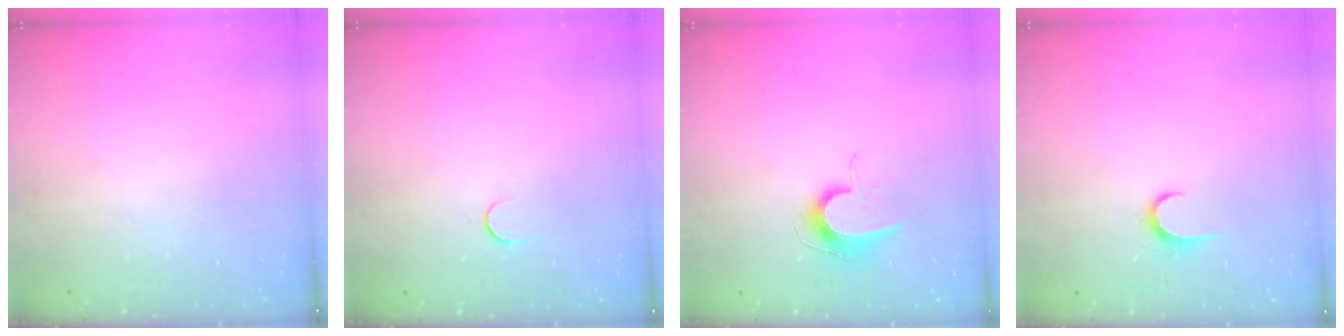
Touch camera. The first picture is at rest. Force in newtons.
{"total": 5.2, "press": 5.2, "slide": 0.5}
{"total": 8.8, "press": 8.7, "slide": 0.8}
{"total": 6.0, "press": 6.0, "slide": 0.7}